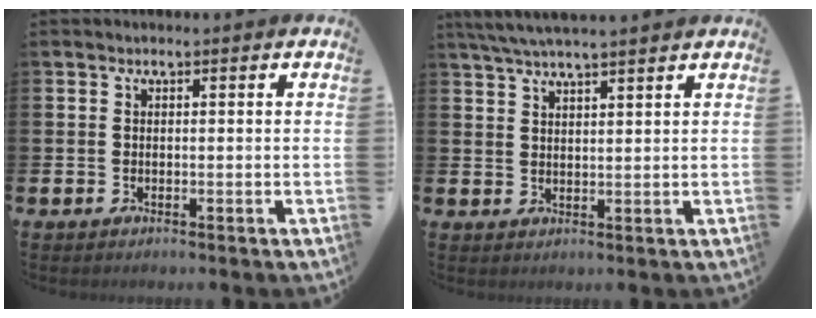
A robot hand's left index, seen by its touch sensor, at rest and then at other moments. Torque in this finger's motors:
{"motor_torque": [-0.03, -0.72, 0.60, 0.19]}